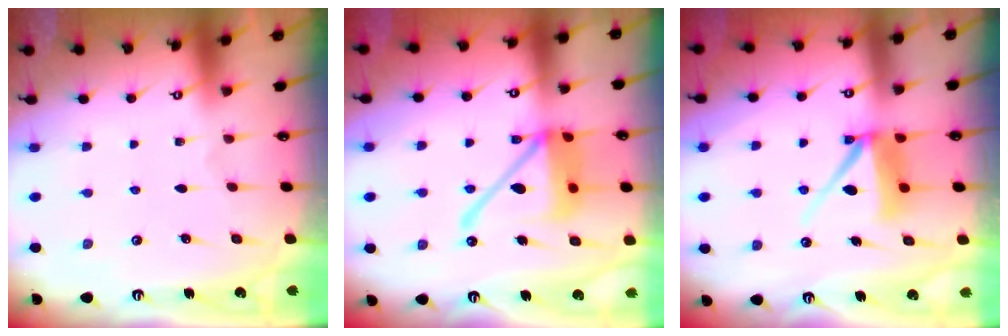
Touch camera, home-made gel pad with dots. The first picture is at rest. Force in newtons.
{"total": 16.4, "press": 16.3, "slide": 1.9}
{"total": 11.5, "press": 11.4, "slide": 0.7}